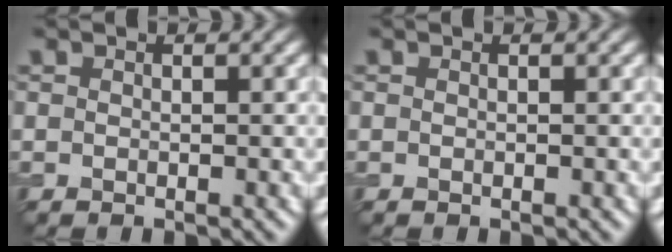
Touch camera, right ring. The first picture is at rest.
{"total": 0.0}